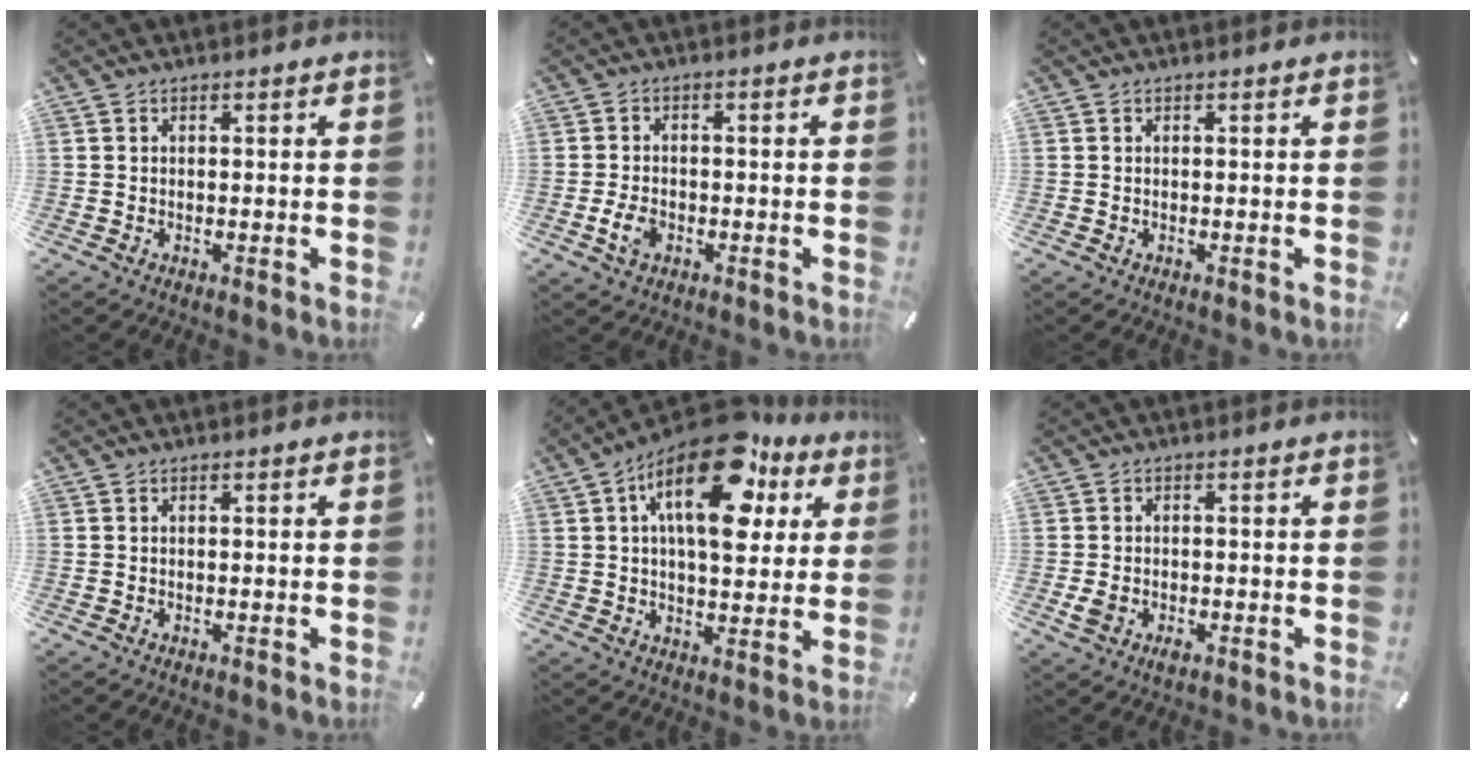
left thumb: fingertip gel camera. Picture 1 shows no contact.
{"total": 4.1, "force": [-1.5, 2.7, 2.7], "torque": [-0.063, 0.002, -0.030]}
{"total": 0.0}
{"total": 0.0}
{"total": 19.9, "force": [9.2, 9.9, 14.6], "torque": [-0.231, -0.040, 0.150]}
{"total": 3.1, "force": [-1.2, 2.0, 2.0], "torque": [-0.040, 0.005, -0.019]}